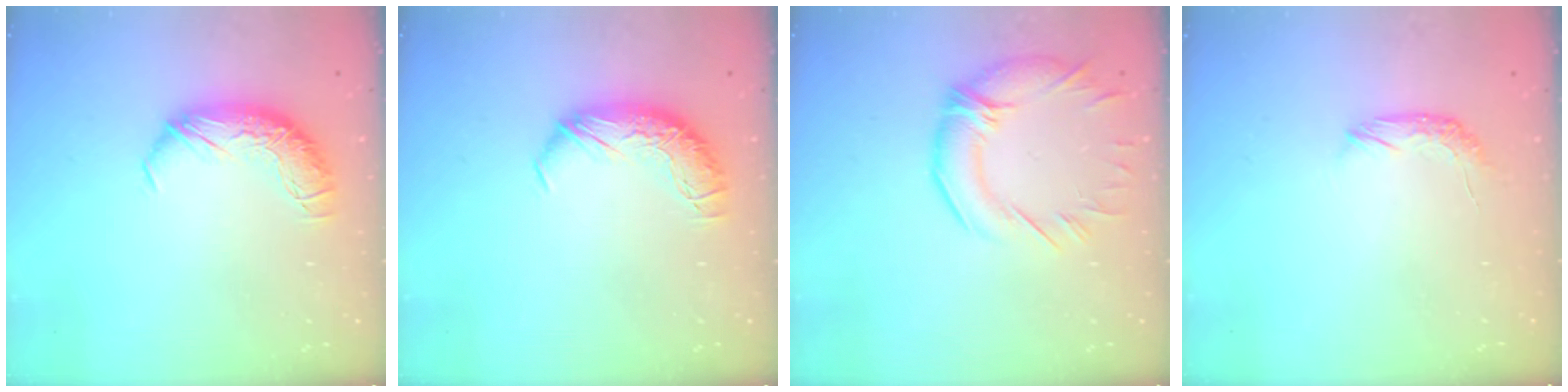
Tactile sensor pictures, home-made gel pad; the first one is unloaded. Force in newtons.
{"total": 0.0}
{"total": 3.8, "press": 3.1, "slide": 2.3}
{"total": 5.4, "press": 5.3, "slide": 1.1}